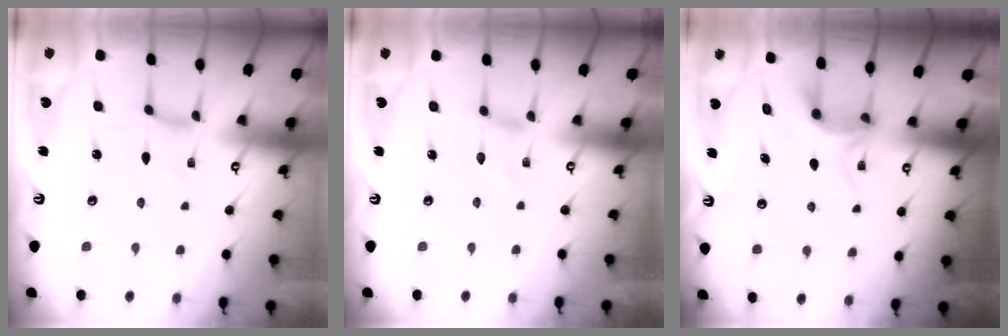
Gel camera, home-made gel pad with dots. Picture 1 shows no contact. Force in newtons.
{"total": 0.0}
{"total": 6.5, "press": 6.4, "slide": 0.7}